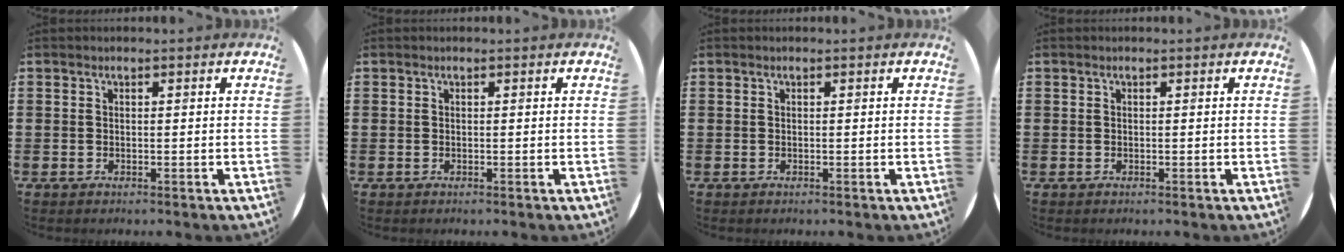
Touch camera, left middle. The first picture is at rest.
{"total": 0.0}
{"total": 0.0}
{"total": 0.0}